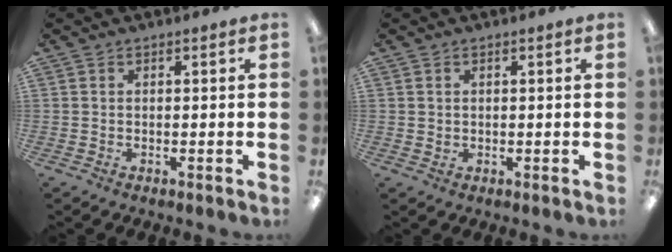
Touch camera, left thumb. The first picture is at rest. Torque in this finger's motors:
{"motor_torque": [-0.14, 0.03, 0.17, -0.23, 0.01]}